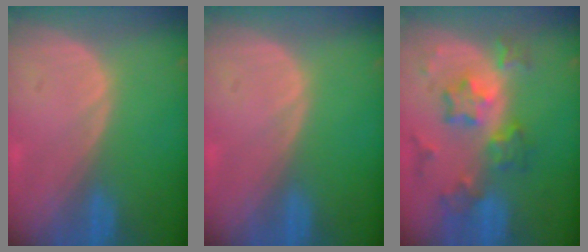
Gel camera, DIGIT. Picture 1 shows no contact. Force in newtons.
{"total": 0.0}
{"total": 8.6, "press": 7.6, "slide": 4.1}